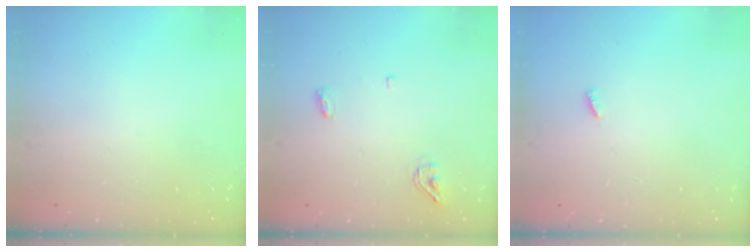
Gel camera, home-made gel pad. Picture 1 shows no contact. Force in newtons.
{"total": 6.3, "press": 5.0, "slide": 3.9}
{"total": 1.9, "press": 1.9, "slide": 0.3}